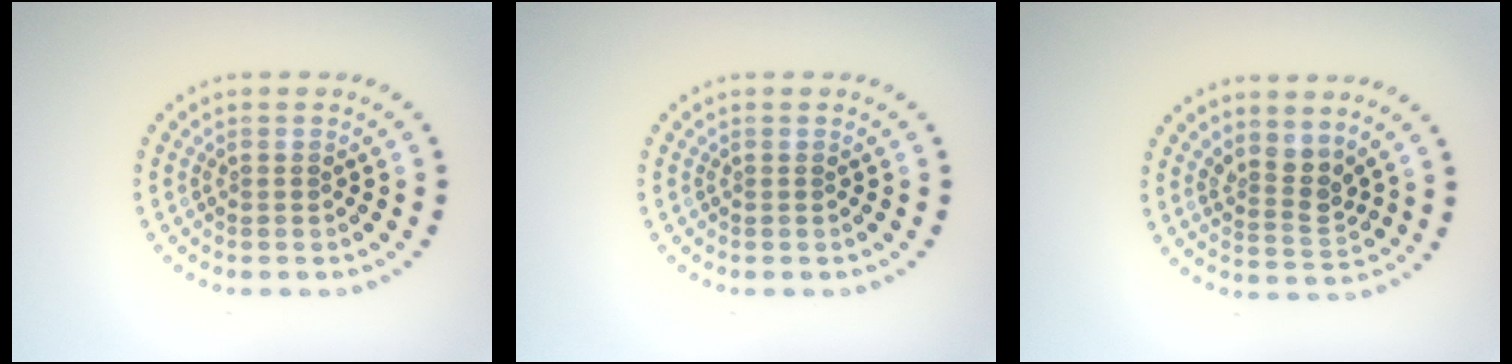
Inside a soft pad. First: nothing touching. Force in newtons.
{"total": 0.0}
{"total": 2.5, "press": 1.9, "slide": 1.6}